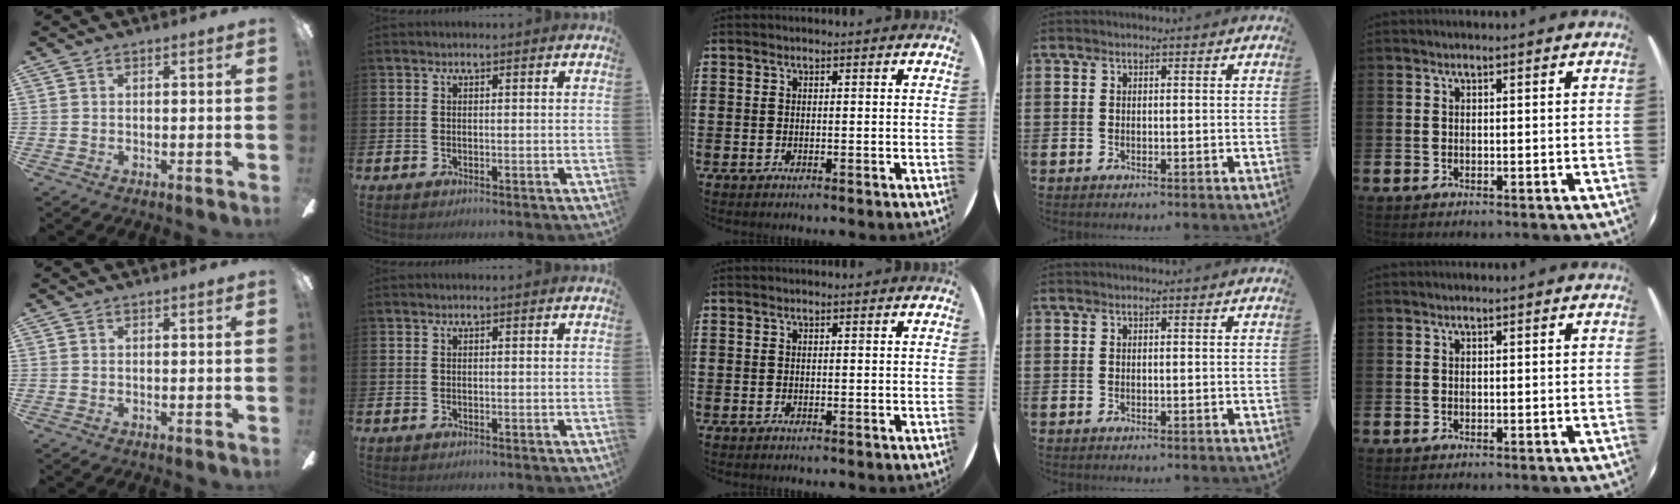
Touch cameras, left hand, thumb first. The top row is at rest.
{}